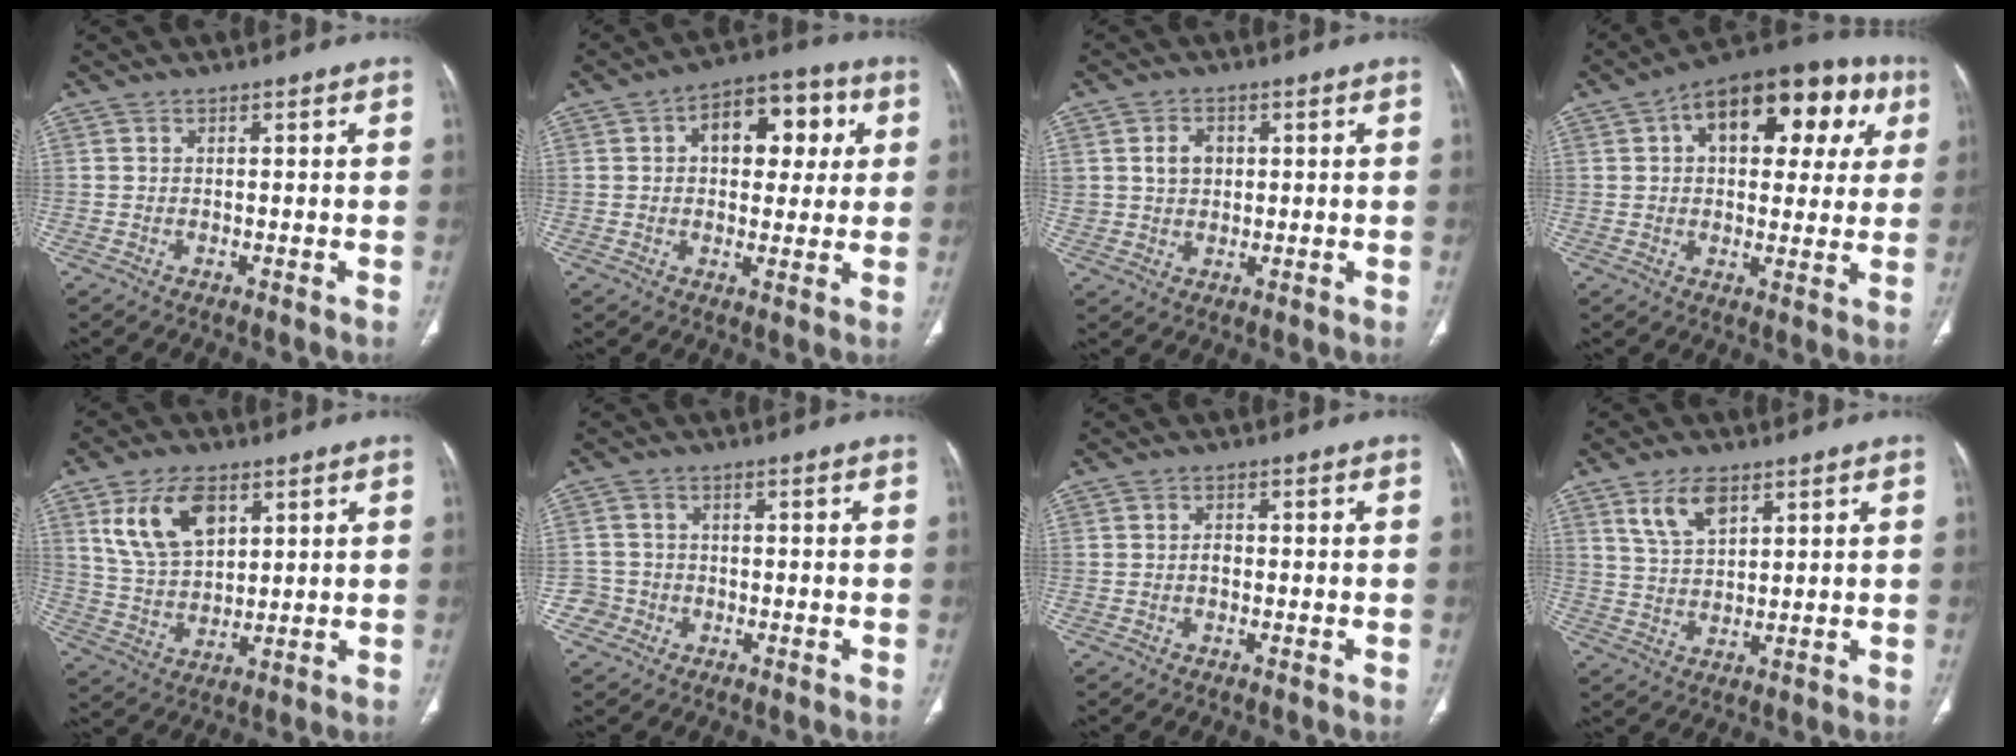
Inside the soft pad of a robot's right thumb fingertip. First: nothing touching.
{"total": 12.6, "force": [3.4, 7.8, 9.4], "torque": [-0.086, 0.016, 0.044]}
{"total": 4.7, "force": [1.2, 3.7, 2.6], "torque": [-0.027, -0.005, 0.024]}
{"total": 21.5, "force": [7.5, 11.8, 16.4], "torque": [-0.184, 0.029, 0.099]}
{"total": 12.2, "force": [5.4, 7.1, 8.3], "torque": [-0.139, -0.016, 0.114]}
{"total": 3.2, "force": [-1.3, 2.9, -0.4], "torque": [0.023, 0.016, -0.029]}
{"total": 1.3, "force": [-0.3, 0.9, 0.8], "torque": [-0.009, 0.004, -0.007]}
{"total": 7.0, "force": [3.9, 3.5, 4.6], "torque": [-0.078, -0.018, 0.081]}